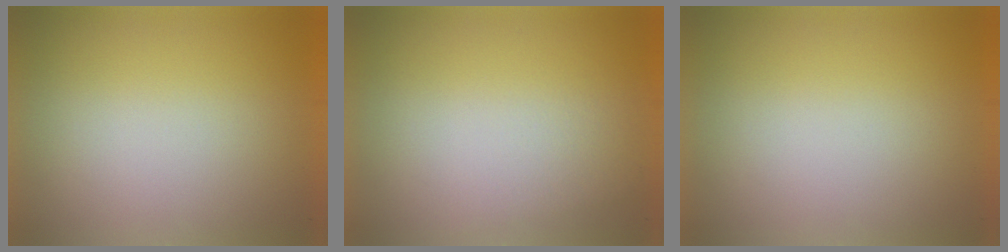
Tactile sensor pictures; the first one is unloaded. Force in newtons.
{"total": 1.0}
{"total": 0.0}